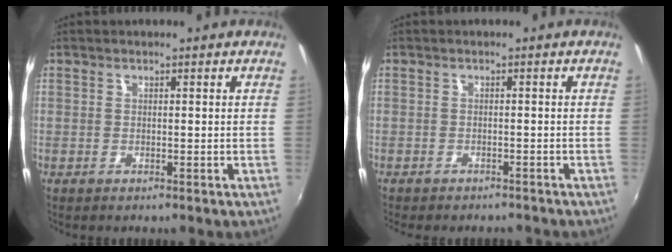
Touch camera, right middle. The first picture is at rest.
{"total": 4.5, "force": [-4.1, 1.4, 1.5], "torque": [-0.040, -0.015, -0.057]}